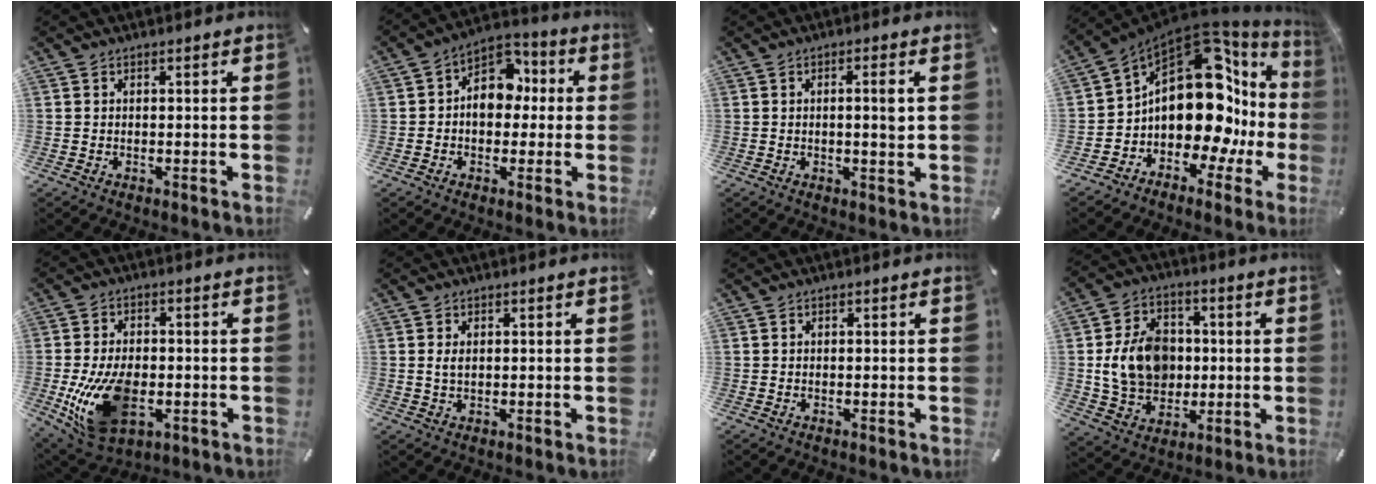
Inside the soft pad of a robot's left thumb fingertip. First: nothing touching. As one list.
[{"total": 9.1, "force": [-0.4, 7.6, 5.1], "torque": [-0.077, 0.003, -0.012]}, {"total": 4.1, "force": [0.3, 0.5, 4.0], "torque": [-0.067, -0.005, 0.001]}, {"total": 18.9, "force": [3.3, 12.0, 14.2], "torque": [-0.253, -0.057, 0.059]}, {"total": 16.3, "force": [-3.5, 10.4, 12.1], "torque": [-0.243, -0.004, -0.057]}, {"total": 1.8, "force": [0.3, 1.2, 1.3], "torque": [-0.029, 0.005, 0.005]}, {"total": 0.0}, {"total": 14.0, "force": [0.0, 11.6, 7.9], "torque": [-0.164, 0.019, 0.005]}]